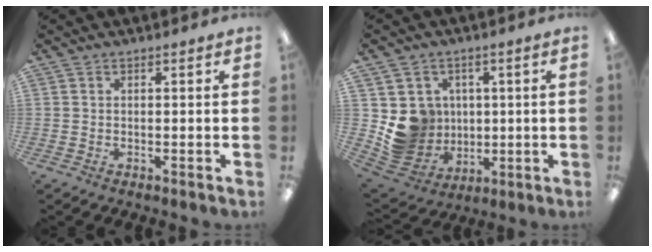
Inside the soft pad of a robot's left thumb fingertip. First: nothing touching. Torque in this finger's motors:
{"motor_torque": [0.72, 1.50, 0.44, -0.53, 0.06]}